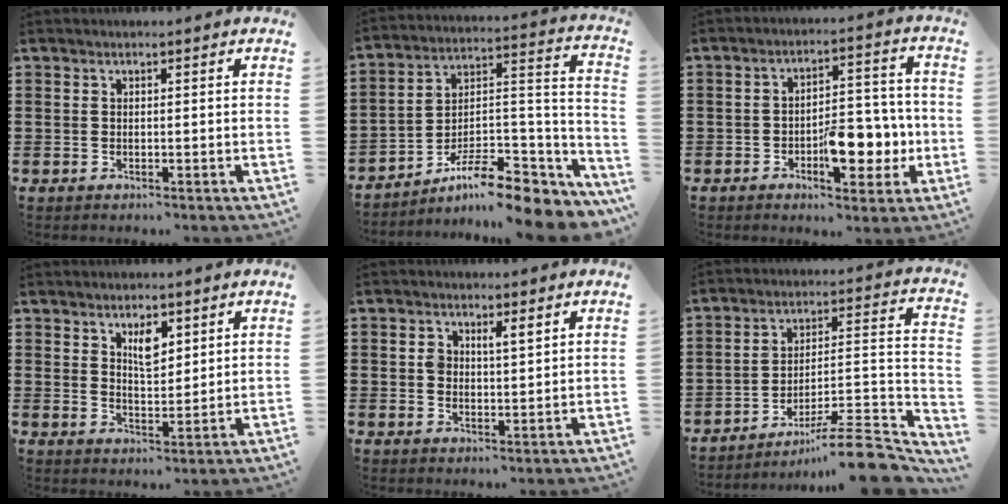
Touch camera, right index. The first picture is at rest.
{"total": 9.8, "force": [-7.8, 2.8, 5.3], "torque": [-0.077, 0.015, -0.145]}
{"total": 8.6, "force": [-2.7, 4.2, 7.0], "torque": [-0.088, 0.004, -0.045]}
{"total": 4.3, "force": [2.5, 1.9, 2.9], "torque": [-0.047, 0.000, 0.041]}
{"total": 2.3, "force": [0.9, 1.3, 1.7], "torque": [-0.029, 0.002, 0.013]}
{"total": 10.1, "force": [-8.3, 1.3, 5.6], "torque": [-0.079, 0.021, -0.164]}